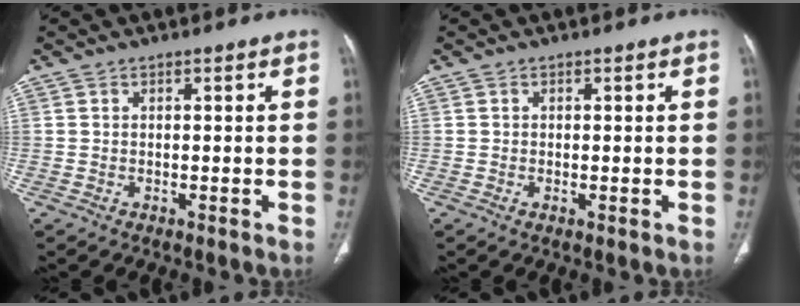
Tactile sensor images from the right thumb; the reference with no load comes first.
{"total": 0.6, "force": [-0.1, 0.2, 0.5], "torque": [-0.013, -0.003, -0.004]}